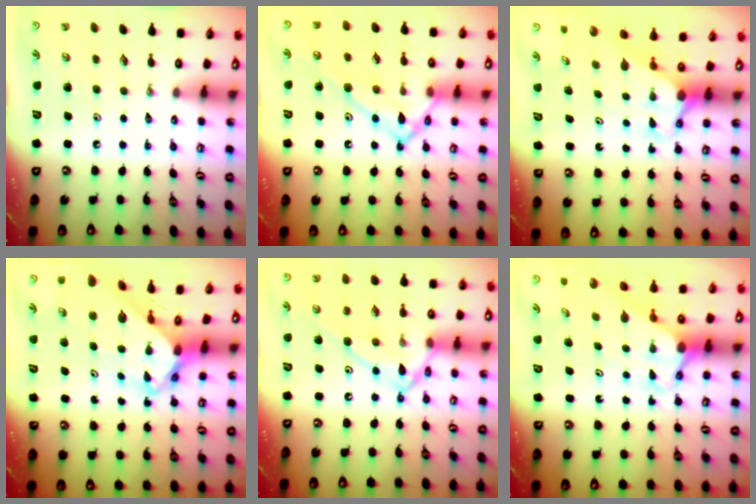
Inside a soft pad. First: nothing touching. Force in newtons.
{"total": 15.2, "press": 15.2, "slide": 1.2}
{"total": 2.7, "press": 2.7, "slide": 0.0}
{"total": 4.8, "press": 4.7, "slide": 0.5}
{"total": 14.8, "press": 14.8, "slide": 1.0}
{"total": 2.7, "press": 2.7, "slide": 0.0}